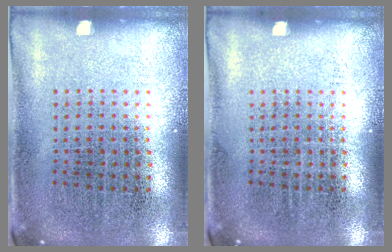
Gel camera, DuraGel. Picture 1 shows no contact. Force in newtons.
{"total": 0.0}